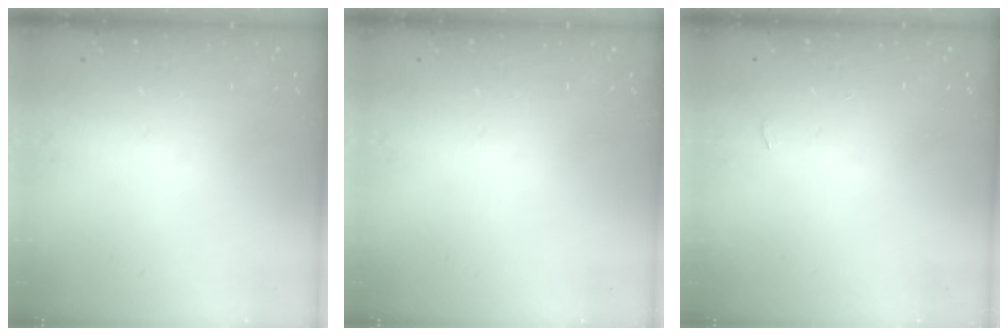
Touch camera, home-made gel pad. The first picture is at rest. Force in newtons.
{"total": 0.0}
{"total": 2.3, "press": 2.3, "slide": 0.3}